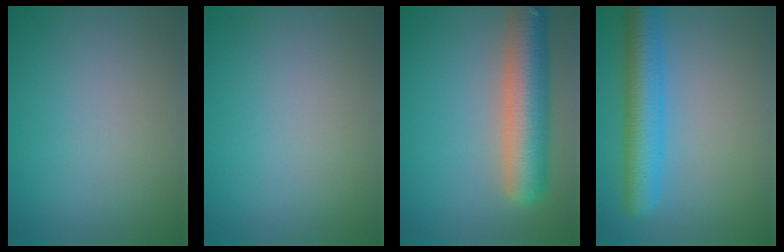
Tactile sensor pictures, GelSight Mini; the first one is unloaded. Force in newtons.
{"total": 0.0}
{"total": 7.9, "press": 7.9, "slide": 0.5}
{"total": 5.7, "press": 5.7, "slide": 0.2}